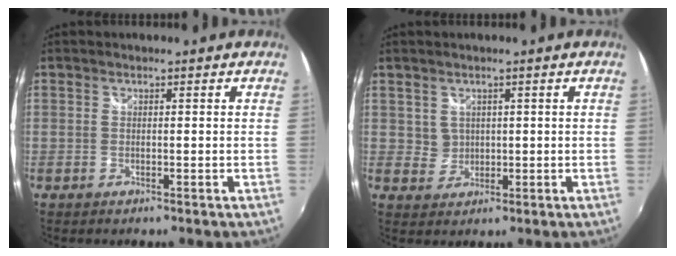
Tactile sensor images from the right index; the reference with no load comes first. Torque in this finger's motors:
{"motor_torque": [-0.08, 0.22, 0.02, 0.00]}